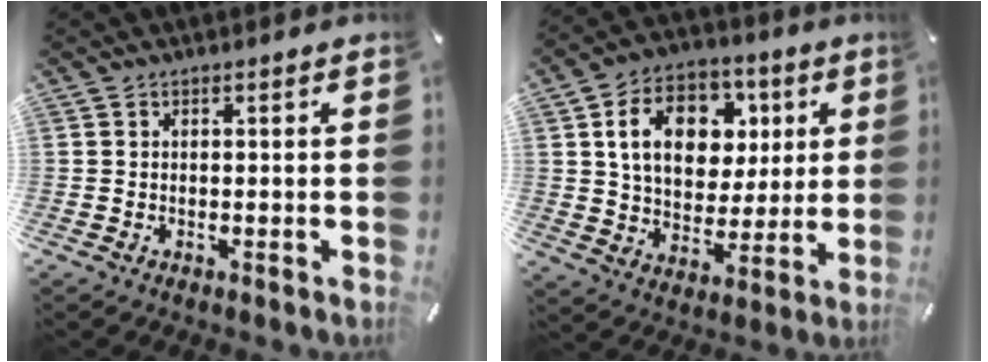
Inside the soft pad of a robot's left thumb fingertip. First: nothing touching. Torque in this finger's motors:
{"motor_torque": [2.47, 2.54, 1.04, -0.79, 0.36]}